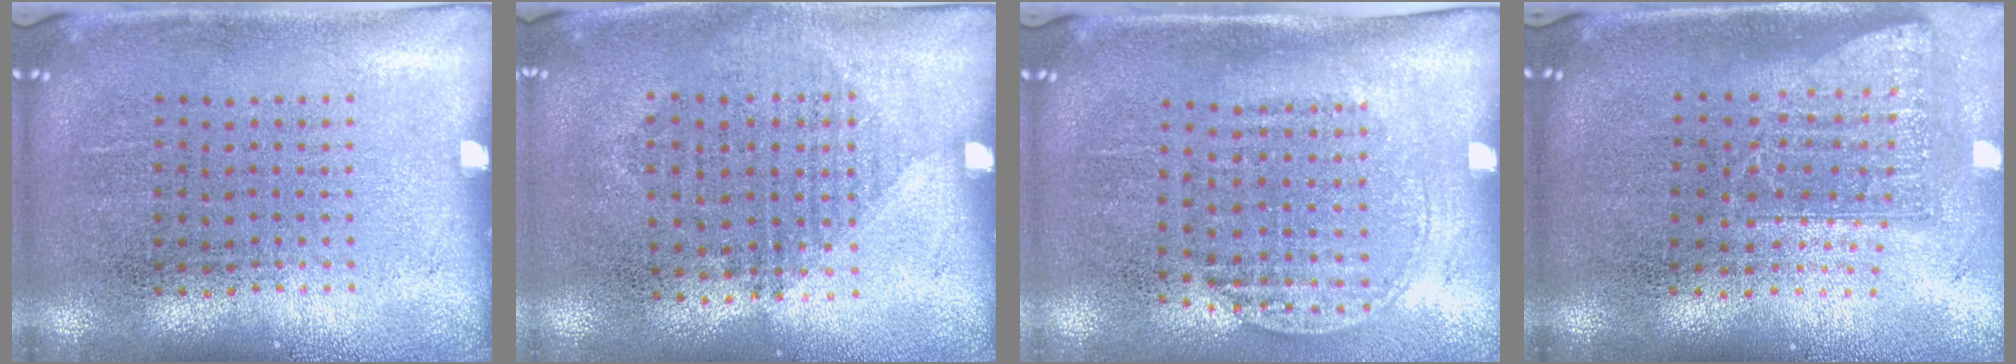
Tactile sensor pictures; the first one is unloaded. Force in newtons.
{"total": 1.0, "press": 0.9, "slide": 0.5}
{"total": 1.4, "press": 1.2, "slide": 0.7}
{"total": 1.7, "press": 1.3, "slide": 1.1}